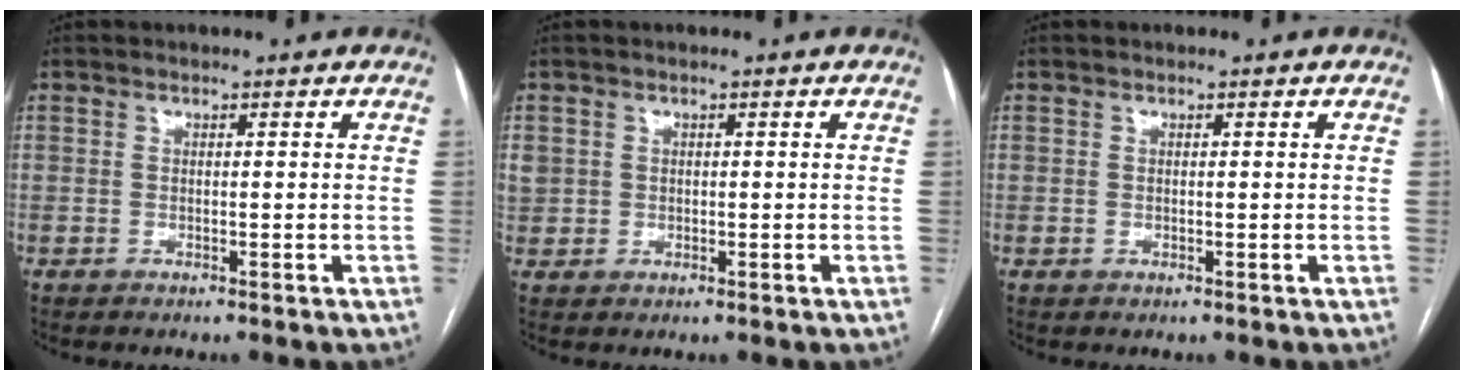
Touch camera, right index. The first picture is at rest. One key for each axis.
{"total": 3.0, "fx": 0.4, "fy": 2.9, "fz": 0.9, "tx": -0.026, "ty": 0.012, "tz": 0.018}
{"total": 0.0}